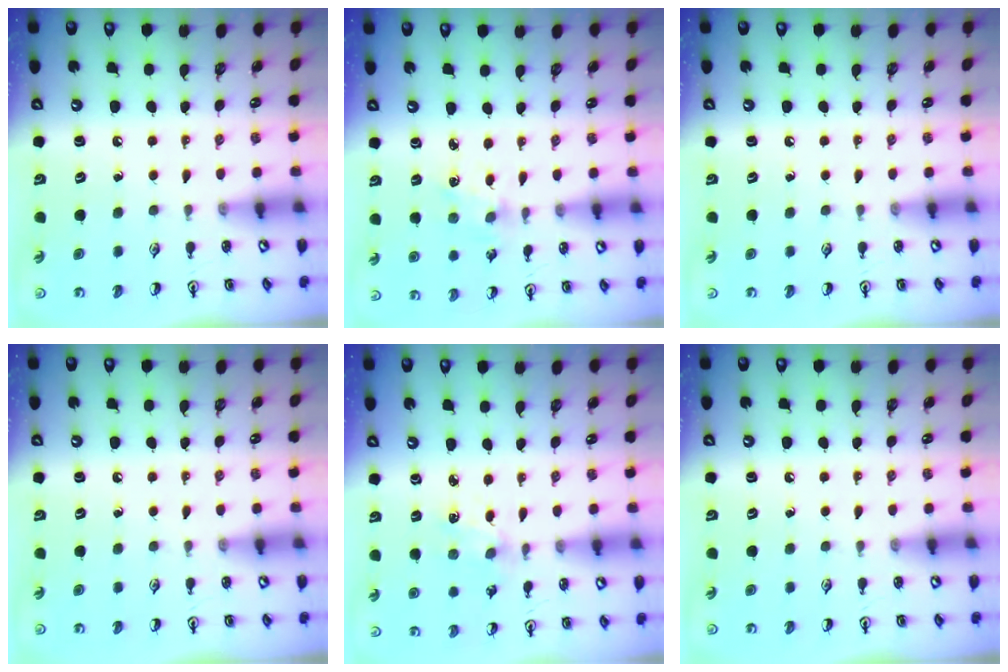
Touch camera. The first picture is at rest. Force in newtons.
{"total": 1.9, "press": 1.8, "slide": 0.3}
{"total": 0.0}
{"total": 0.0}
{"total": 1.9, "press": 1.9, "slide": 0.3}
{"total": 0.0}